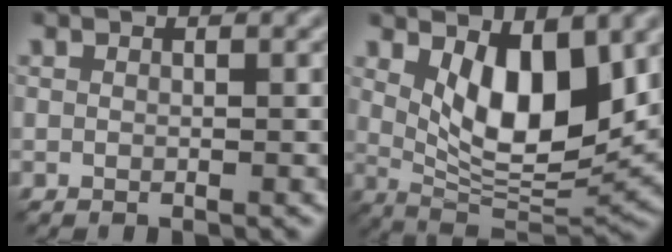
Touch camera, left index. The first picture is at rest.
{"total": 8.3, "force": [2.4, 3.6, 7.1], "torque": [-0.119, -0.024, 0.047]}